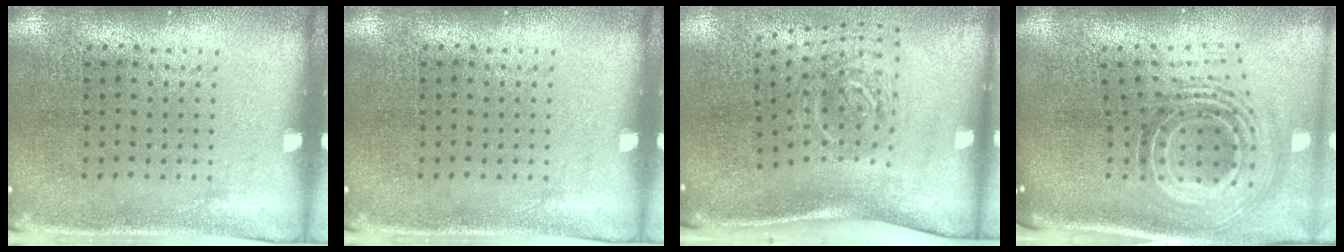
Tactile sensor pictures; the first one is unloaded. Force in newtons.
{"total": 0.0}
{"total": 2.0, "press": 1.3, "slide": 1.5}
{"total": 2.3, "press": 1.5, "slide": 1.7}